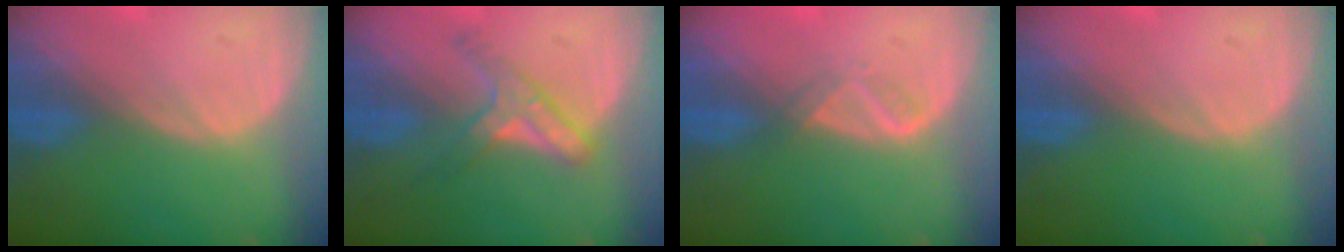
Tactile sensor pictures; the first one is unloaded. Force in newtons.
{"total": 5.1, "press": 5.1, "slide": 0.3}
{"total": 1.9, "press": 1.8, "slide": 0.7}
{"total": 0.0}